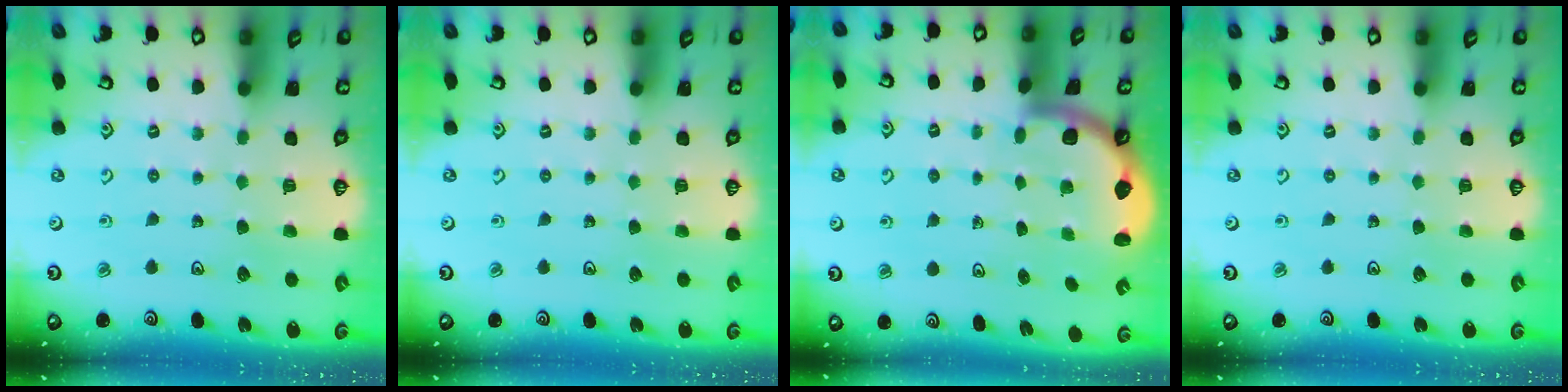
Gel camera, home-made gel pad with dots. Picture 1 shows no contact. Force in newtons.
{"total": 0.0}
{"total": 1.9, "press": 1.9, "slide": 0.3}
{"total": 0.0}